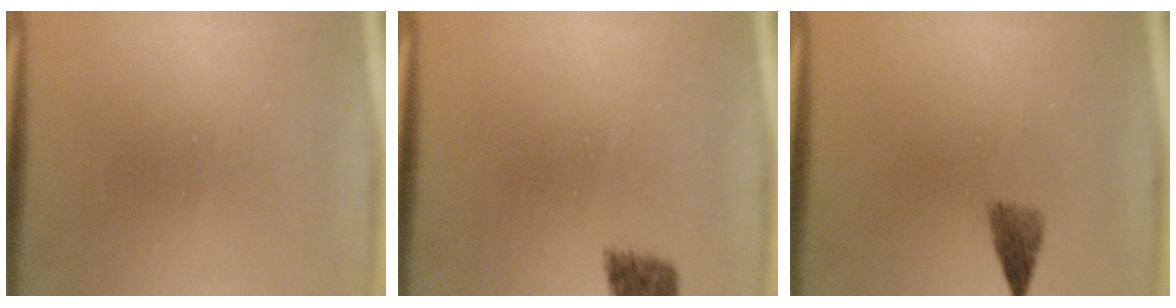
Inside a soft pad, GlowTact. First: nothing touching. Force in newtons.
{"total": 2.3}
{"total": 2.2}